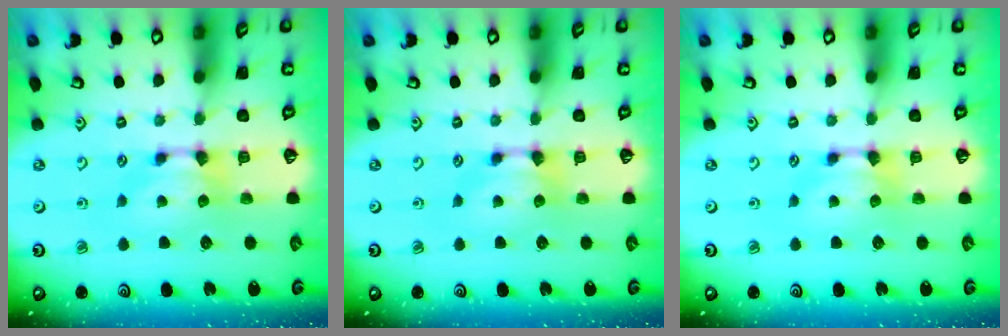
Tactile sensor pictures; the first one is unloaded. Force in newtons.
{"total": 0.0}
{"total": 0.0}